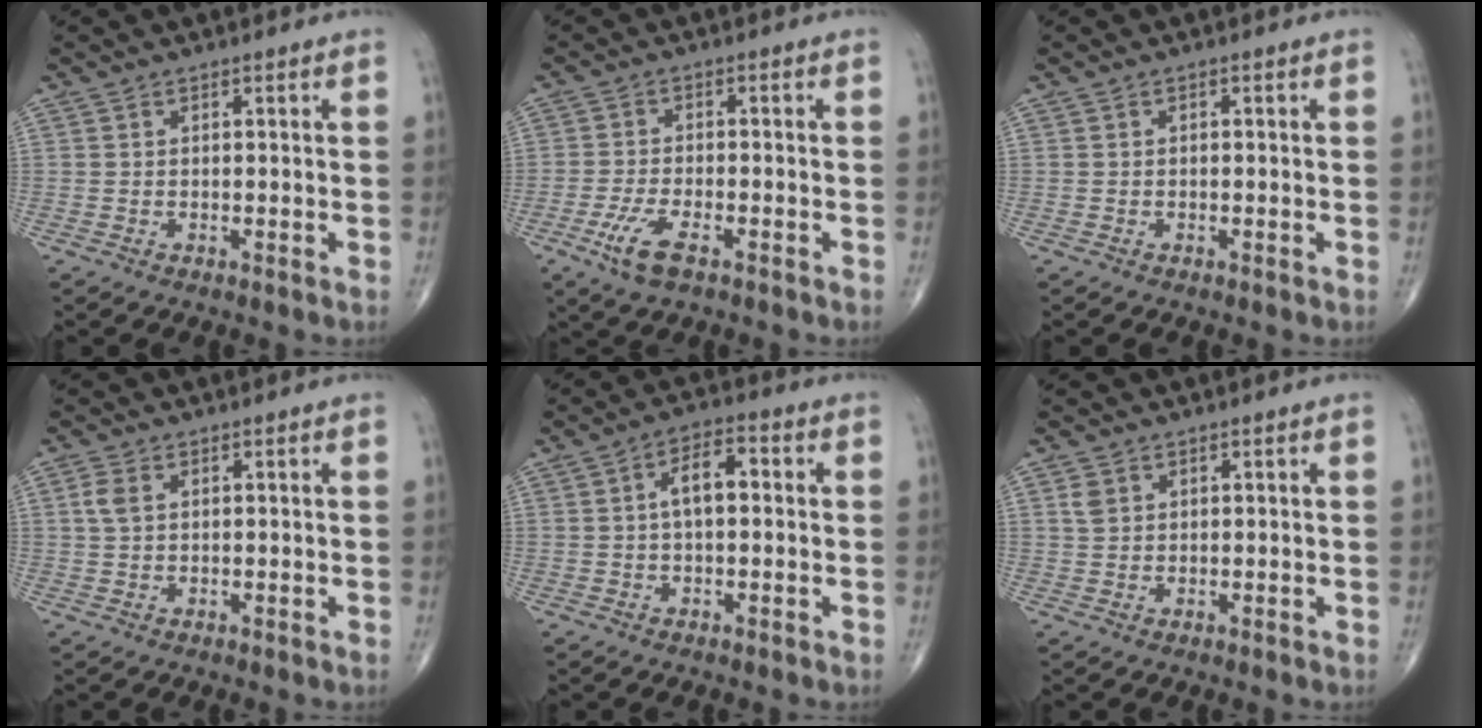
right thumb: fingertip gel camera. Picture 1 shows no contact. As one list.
[{"total": 6.2, "force": [-3.3, 2.3, 4.7], "torque": [-0.102, 0.006, -0.060]}, {"total": 0.0}, {"total": 2.8, "force": [0.8, 1.7, 2.0], "torque": [-0.049, 0.007, 0.016]}, {"total": 7.6, "force": [0.6, 3.9, 6.5], "torque": [-0.097, 0.029, 0.001]}, {"total": 2.2, "force": [0.9, 1.7, 1.1], "torque": [-0.018, 0.001, 0.019]}]